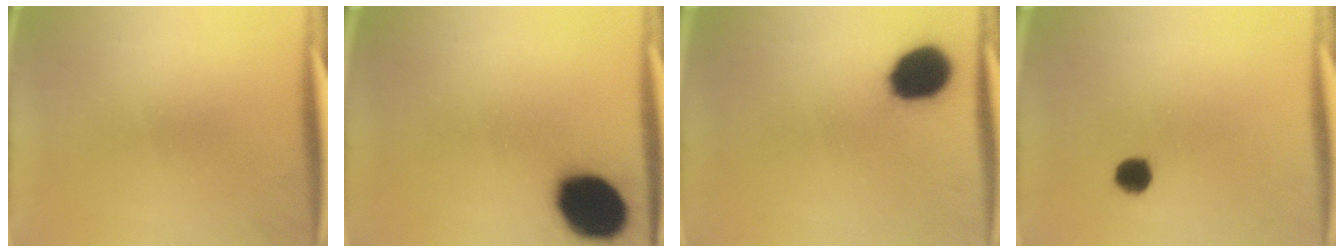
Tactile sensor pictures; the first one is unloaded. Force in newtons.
{"total": 17.4}
{"total": 15.8}
{"total": 3.8}